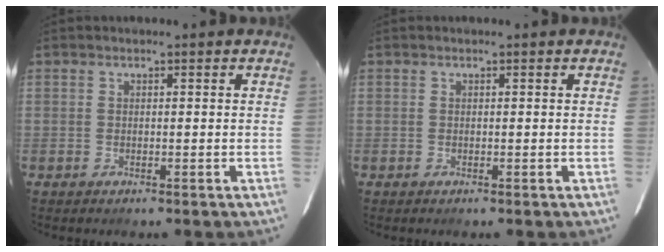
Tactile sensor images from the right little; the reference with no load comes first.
{"total": 0.0}